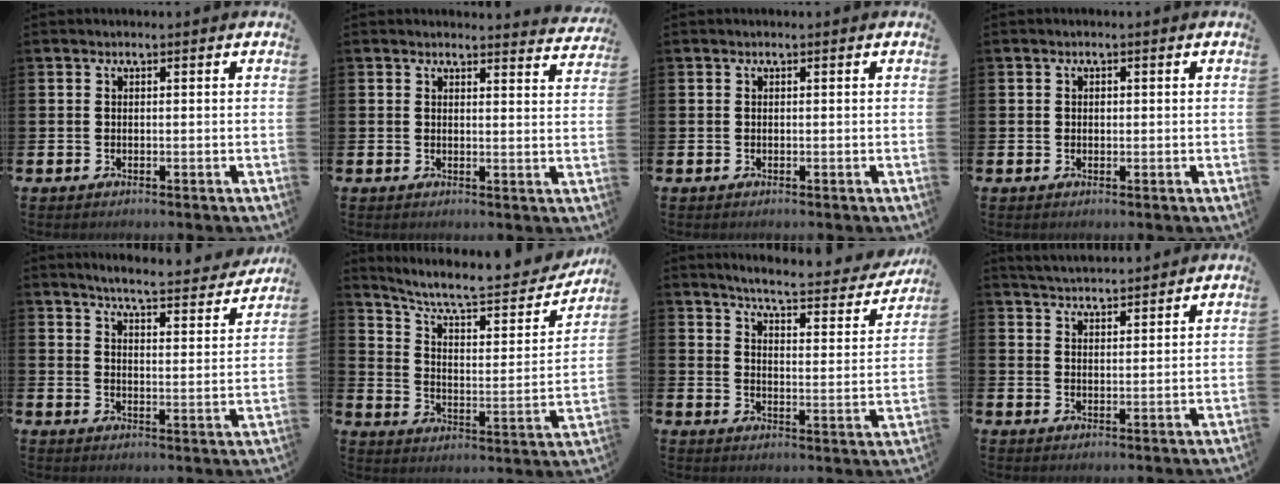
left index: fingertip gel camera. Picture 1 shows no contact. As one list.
[{"total": 2.7, "force": [2.6, 0.2, 0.0], "torque": [0.006, -0.020, 0.045]}, {"total": 0.0}, {"total": 0.7, "force": [0.2, 0.6, 0.2], "torque": [0.004, 0.003, 0.000]}, {"total": 5.5, "force": [5.3, 0.0, 1.4], "torque": [-0.034, -0.044, 0.086]}, {"total": 8.4, "force": [7.0, 2.3, 4.0], "torque": [-0.105, -0.048, 0.115]}, {"total": 5.1, "force": [4.9, 0.2, 1.6], "torque": [-0.049, -0.040, 0.075]}, {"total": 4.2, "force": [4.2, 0.1, -0.1], "torque": [-0.006, -0.025, 0.076]}]